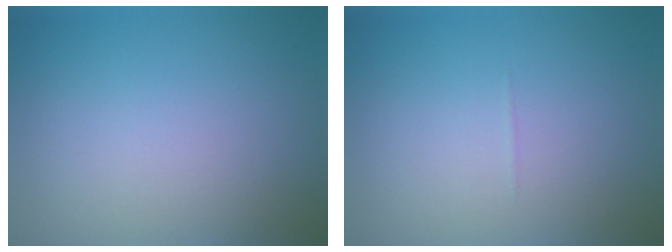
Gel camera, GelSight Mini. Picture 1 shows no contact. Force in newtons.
{"total": 0.0}